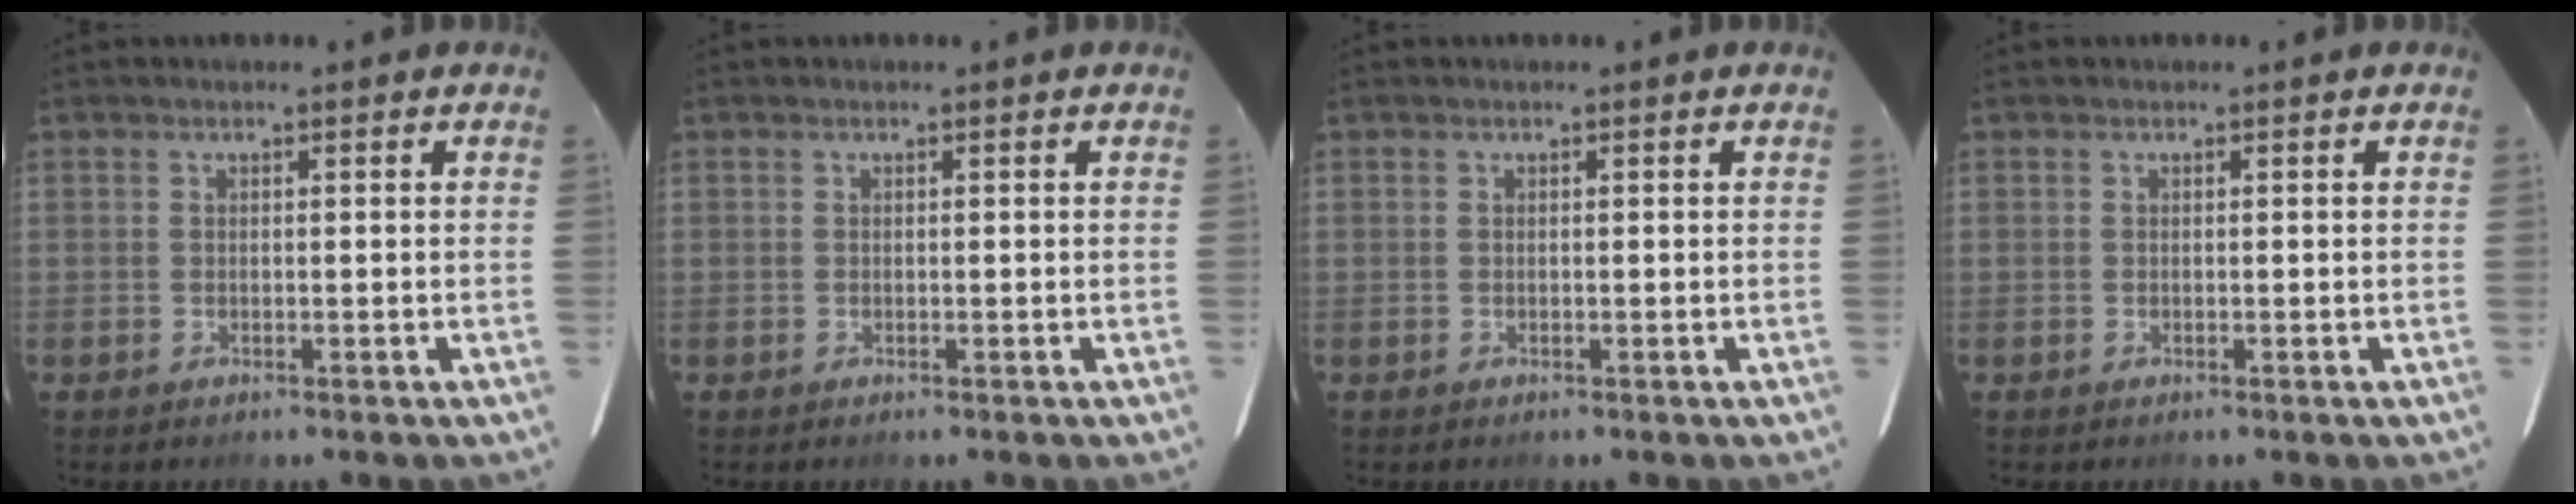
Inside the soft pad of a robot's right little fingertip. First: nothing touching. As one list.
[{"total": 0.0}, {"total": 0.0}, {"total": 0.0}]